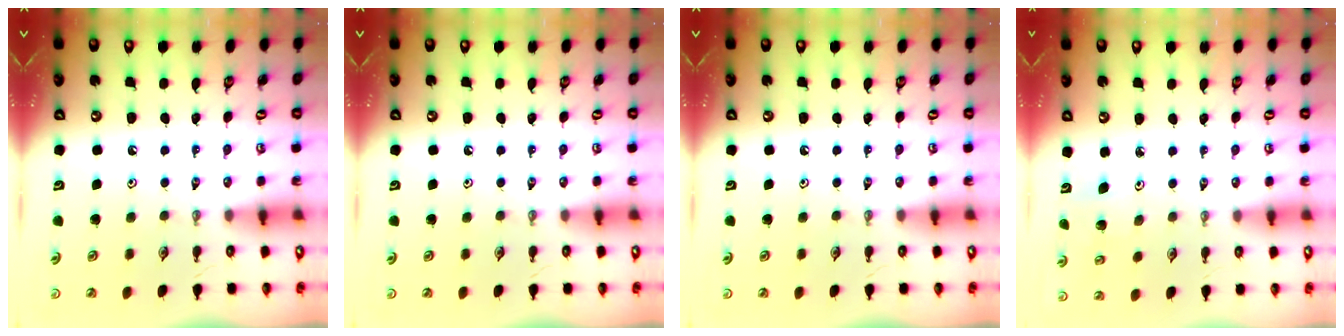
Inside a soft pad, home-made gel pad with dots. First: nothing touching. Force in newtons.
{"total": 0.0}
{"total": 0.0}
{"total": 2.9, "press": 2.9, "slide": 0.3}